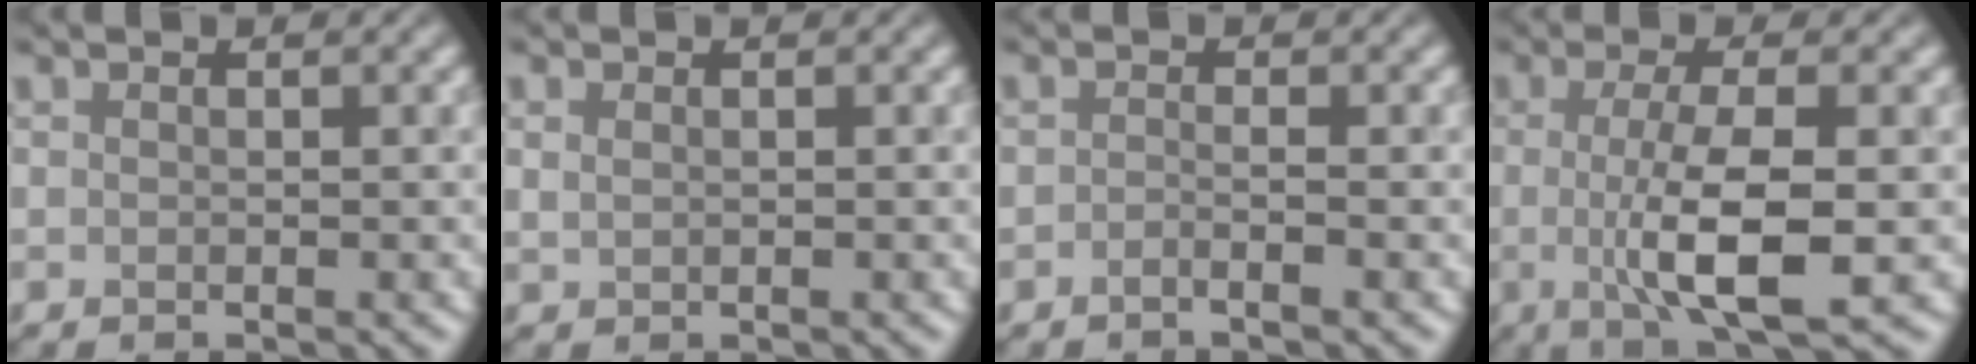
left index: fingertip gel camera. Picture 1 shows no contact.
{"total": 0.7, "force": [0.3, 0.5, 0.4], "torque": [-0.012, 0.000, 0.009]}
{"total": 0.9, "force": [-0.7, 0.2, 0.7], "torque": [-0.012, 0.001, -0.013]}
{"total": 6.9, "force": [-0.7, 1.8, 6.7], "torque": [-0.116, -0.009, -0.010]}